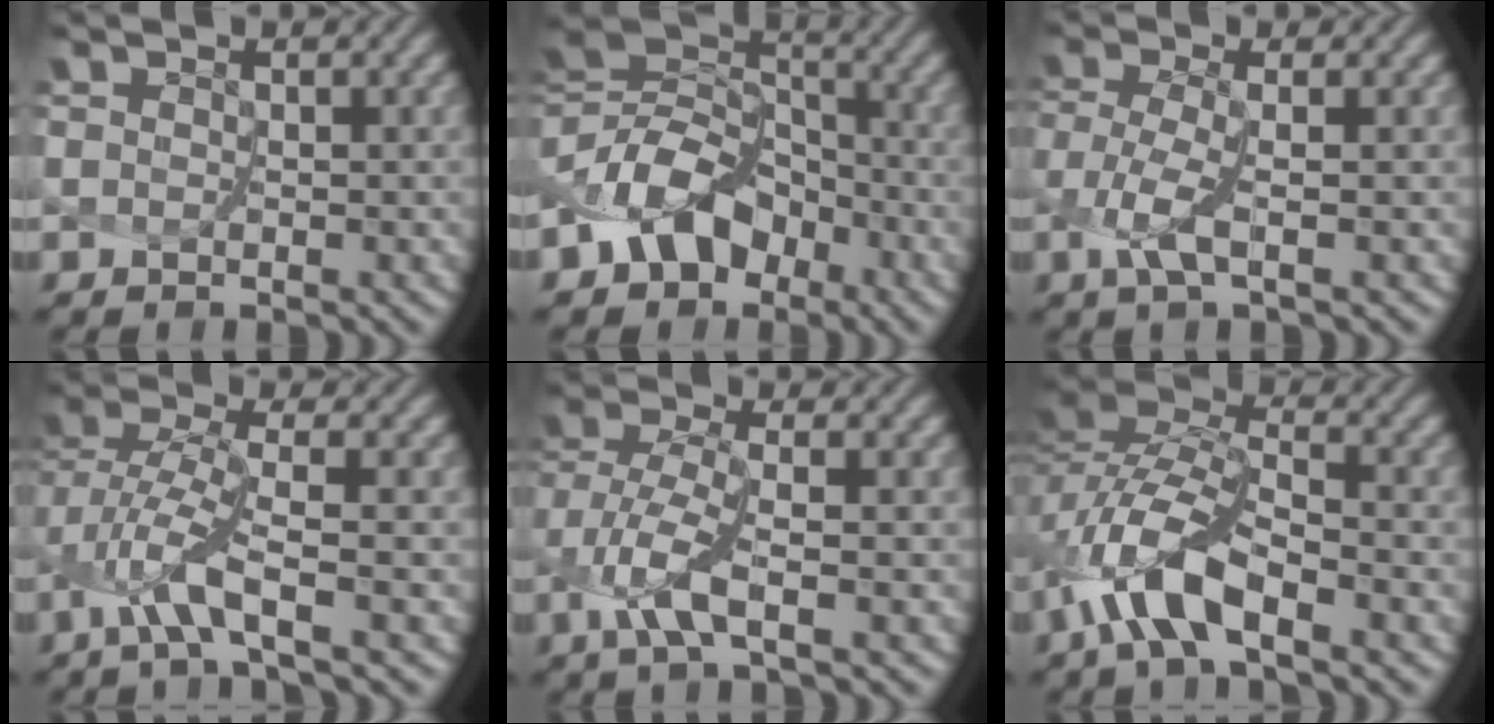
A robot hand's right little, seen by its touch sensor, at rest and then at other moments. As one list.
[{"total": 7.4, "force": [-3.2, 5.3, 4.1], "torque": [-0.079, 0.007, -0.070]}, {"total": 2.8, "force": [-0.9, 0.6, 2.5], "torque": [-0.070, 0.001, -0.015]}, {"total": 3.8, "force": [-1.7, 0.2, 3.4], "torque": [-0.082, 0.001, -0.032]}, {"total": 3.8, "force": [-1.3, 1.0, 3.4], "torque": [-0.089, 0.001, -0.020]}, {"total": 7.4, "force": [-4.0, 2.5, 5.6], "torque": [-0.125, 0.007, -0.080]}]